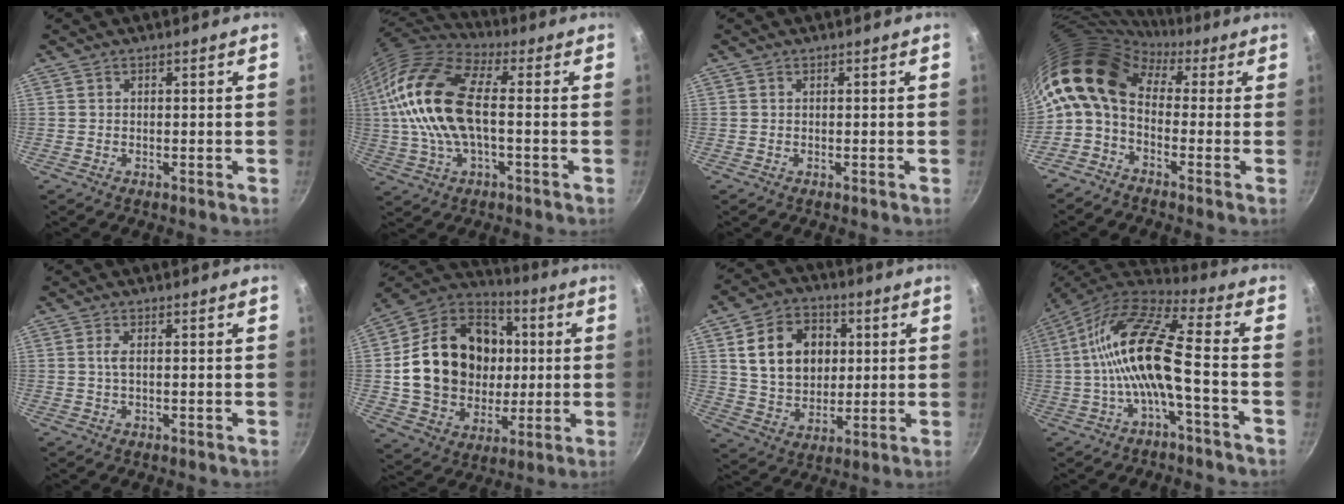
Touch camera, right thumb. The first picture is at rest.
{"total": 19.2, "force": [0.9, 9.0, 16.9], "torque": [-0.335, 0.024, 0.004]}
{"total": 0.0}
{"total": 14.2, "force": [2.0, 9.2, 10.6], "torque": [-0.202, 0.027, 0.009]}
{"total": 1.4, "force": [0.2, 0.3, 1.3], "torque": [-0.029, 0.001, 0.005]}
{"total": 24.9, "force": [1.8, 20.1, 14.5], "torque": [-0.229, 0.027, 0.039]}
{"total": 15.1, "force": [3.5, 11.6, 9.0], "torque": [-0.126, 0.002, 0.062]}
{"total": 14.8, "force": [-2.5, 3.8, 14.0], "torque": [-0.283, 0.041, -0.056]}